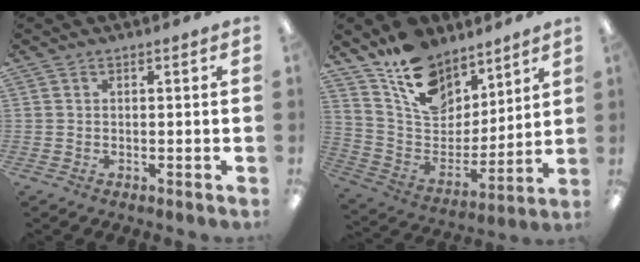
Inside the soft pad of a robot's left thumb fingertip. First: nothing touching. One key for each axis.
{"total": 16.4, "fx": 12.2, "fy": 9.5, "fz": 5.6, "tx": -0.116, "ty": -0.082, "tz": 0.234}